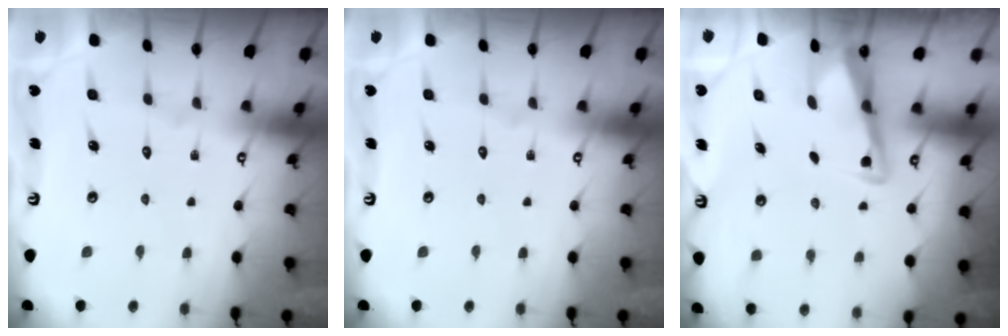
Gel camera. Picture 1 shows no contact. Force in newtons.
{"total": 0.0}
{"total": 3.4, "press": 3.4, "slide": 0.3}